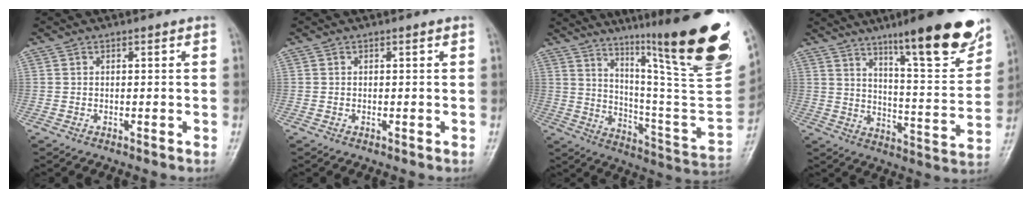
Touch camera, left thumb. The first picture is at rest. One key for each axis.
{"total": 0.0}
{"total": 31.7, "fx": 19.0, "fy": 3.7, "fz": 25.1, "tx": -0.308, "ty": -0.097, "tz": 0.288}
{"total": 18.6, "fx": 12.3, "fy": 3.4, "fz": 13.6, "tx": -0.160, "ty": -0.069, "tz": 0.185}